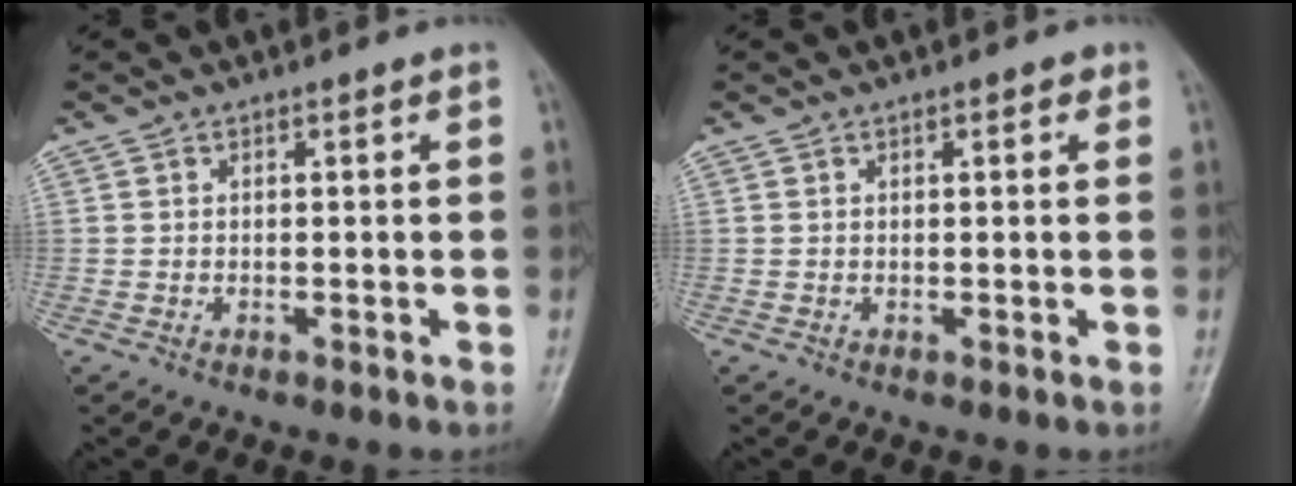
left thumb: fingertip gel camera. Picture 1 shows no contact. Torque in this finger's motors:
{"motor_torque": [-0.11, -0.01, -0.26, -0.14, 0.00]}